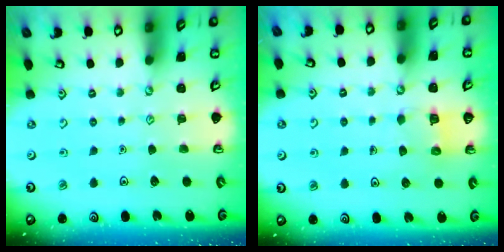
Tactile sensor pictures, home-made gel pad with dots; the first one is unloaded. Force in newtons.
{"total": 4.8, "press": 4.7, "slide": 0.3}